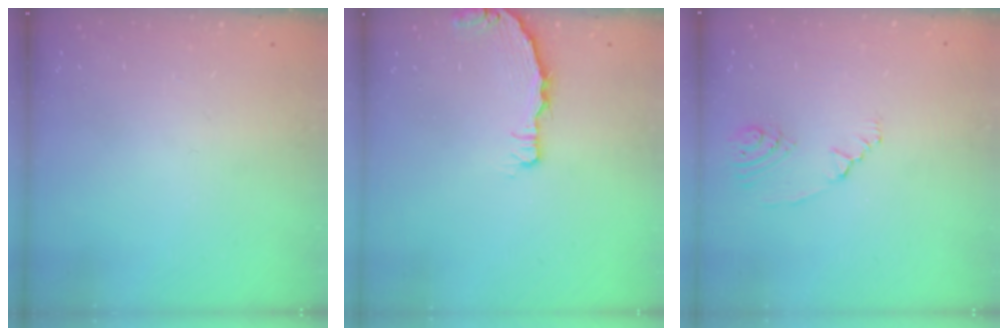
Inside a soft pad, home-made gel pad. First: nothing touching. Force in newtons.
{"total": 3.3, "press": 3.3, "slide": 0.2}
{"total": 2.9, "press": 2.1, "slide": 2.0}